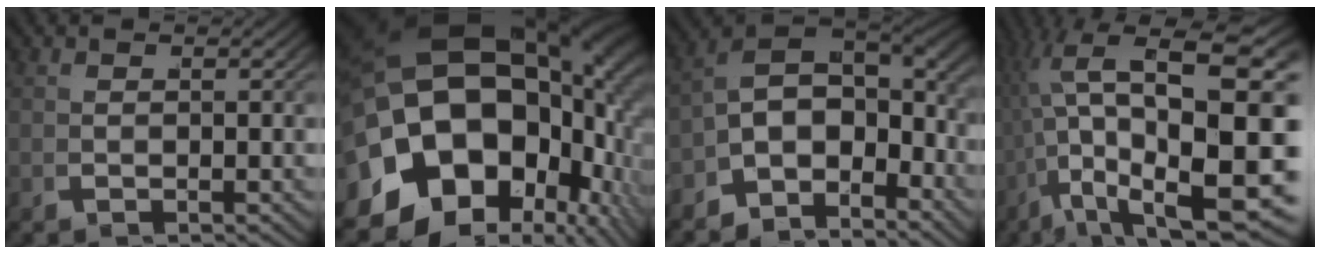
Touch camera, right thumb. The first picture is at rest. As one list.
[{"total": 27.0, "force": [0.2, 18.6, 19.5], "torque": [-0.344, -0.026, -0.004]}, {"total": 9.3, "force": [-0.9, 6.3, 6.7], "torque": [-0.126, -0.022, -0.011]}, {"total": 17.8, "force": [0.0, 9.9, 14.8], "torque": [-0.256, -0.077, 0.038]}]